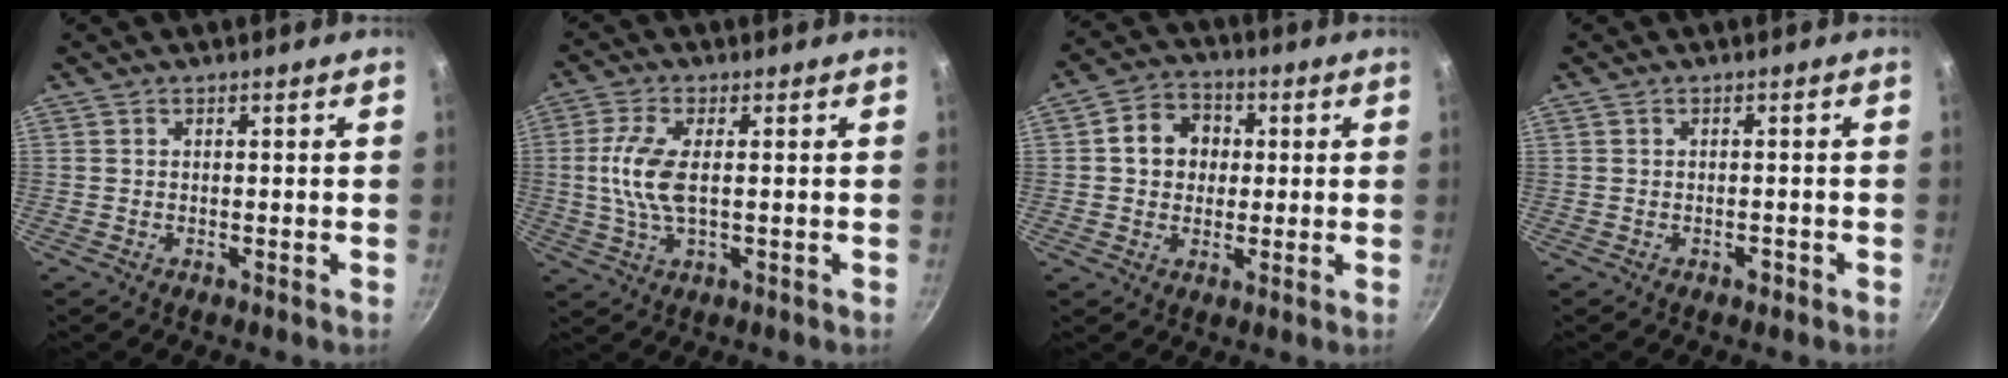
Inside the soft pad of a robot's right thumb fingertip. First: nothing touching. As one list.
[{"total": 7.8, "force": [0.4, 3.2, 7.2], "torque": [-0.159, 0.003, 0.005]}, {"total": 8.1, "force": [1.2, 6.9, 4.1], "torque": [-0.037, 0.010, 0.008]}, {"total": 1.2, "force": [-0.6, 0.7, 0.7], "torque": [-0.005, 0.011, -0.005]}]